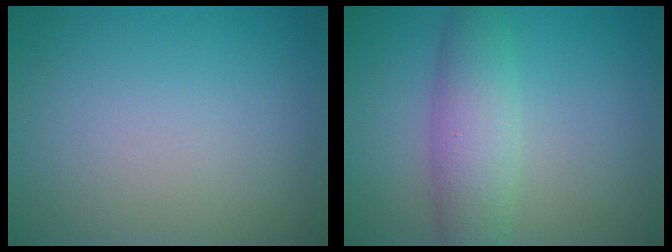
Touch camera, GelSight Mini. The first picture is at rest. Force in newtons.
{"total": 4.7, "press": 4.7, "slide": 0.1}